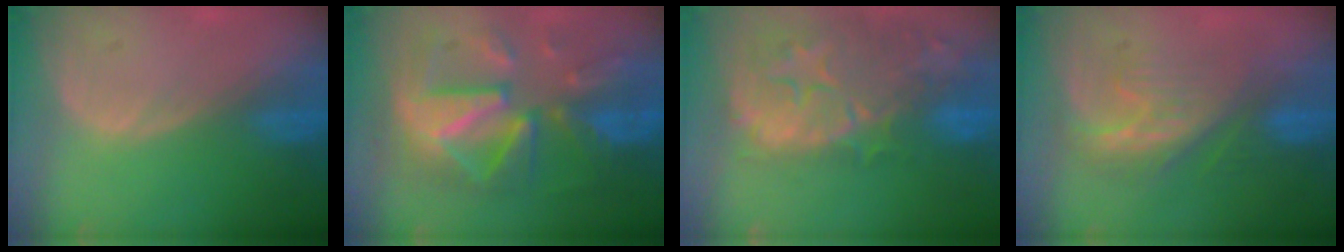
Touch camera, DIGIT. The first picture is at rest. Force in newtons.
{"total": 12.4, "press": 12.3, "slide": 1.1}
{"total": 14.8, "press": 11.8, "slide": 8.9}
{"total": 7.6, "press": 7.4, "slide": 1.7}